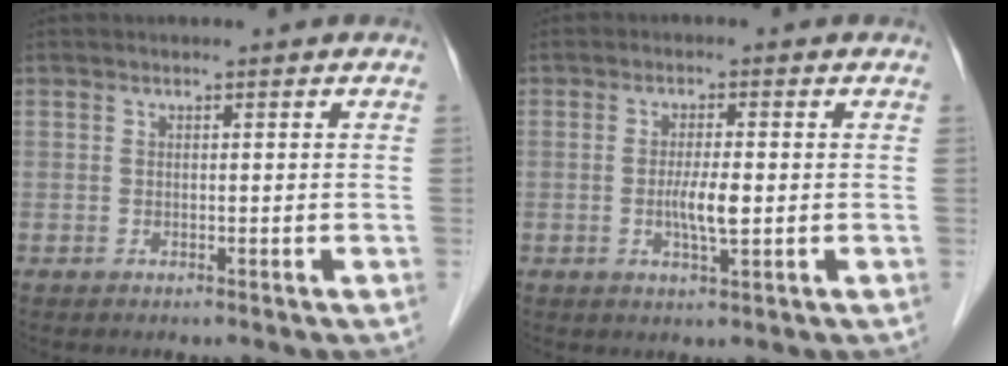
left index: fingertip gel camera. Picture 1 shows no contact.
{"total": 3.9, "force": [-0.4, 0.3, 3.9], "torque": [-0.074, -0.006, -0.007]}